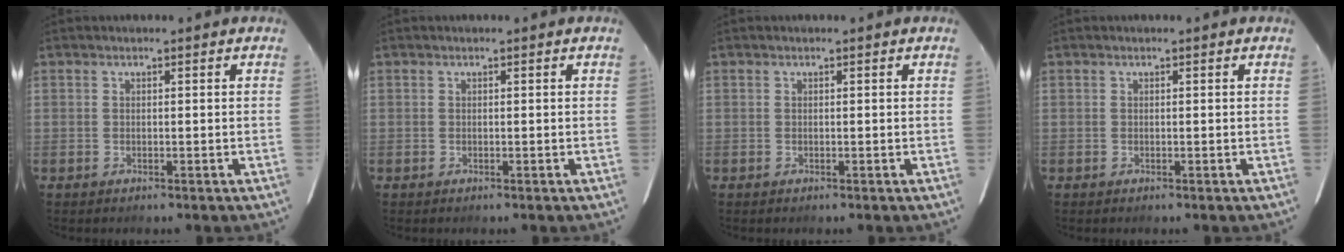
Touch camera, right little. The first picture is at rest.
{"total": 0.0}
{"total": 0.0}
{"total": 0.0}